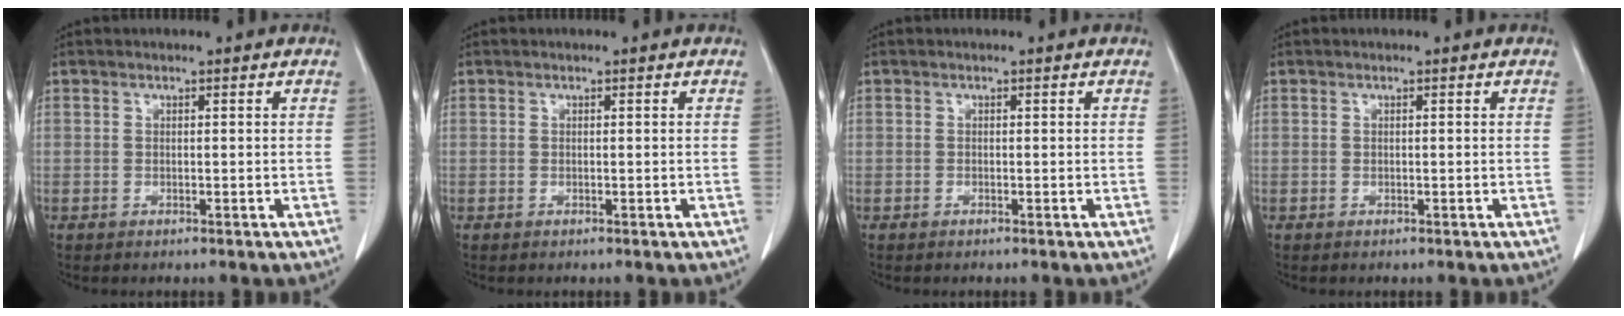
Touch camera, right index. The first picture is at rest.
{"total": 0.0}
{"total": 0.0}
{"total": 0.0}